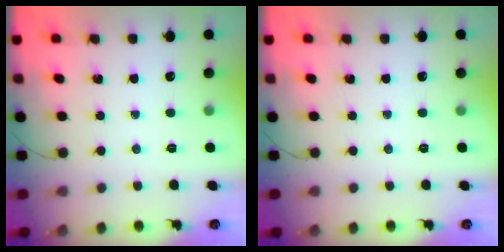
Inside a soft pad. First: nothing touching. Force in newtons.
{"total": 0.0}